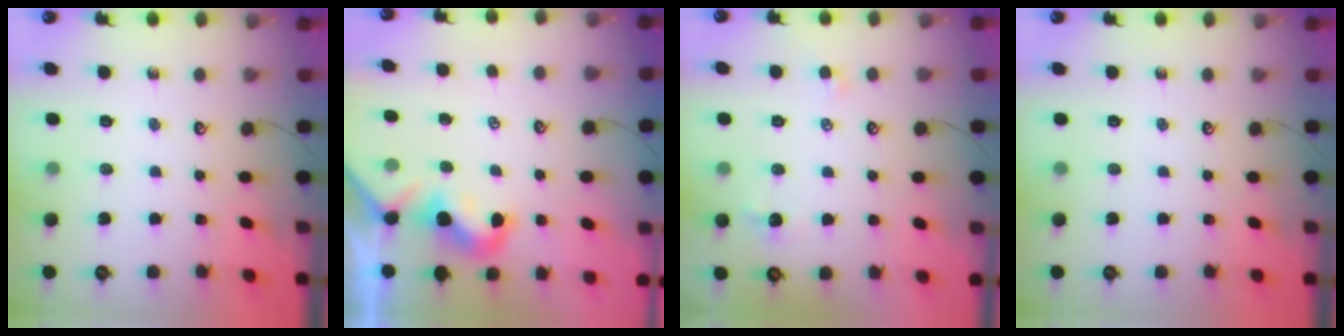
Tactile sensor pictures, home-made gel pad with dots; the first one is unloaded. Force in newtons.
{"total": 0.0}
{"total": 0.0}
{"total": 0.0}